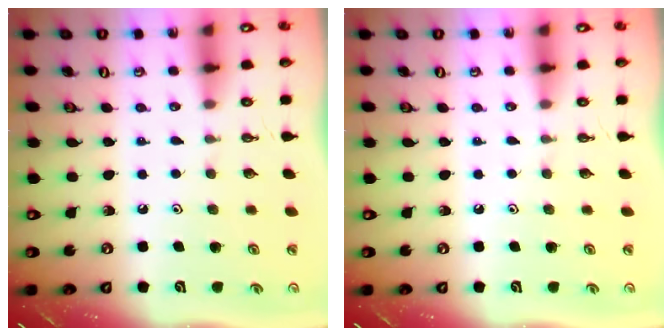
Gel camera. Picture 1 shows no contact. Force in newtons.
{"total": 0.0}